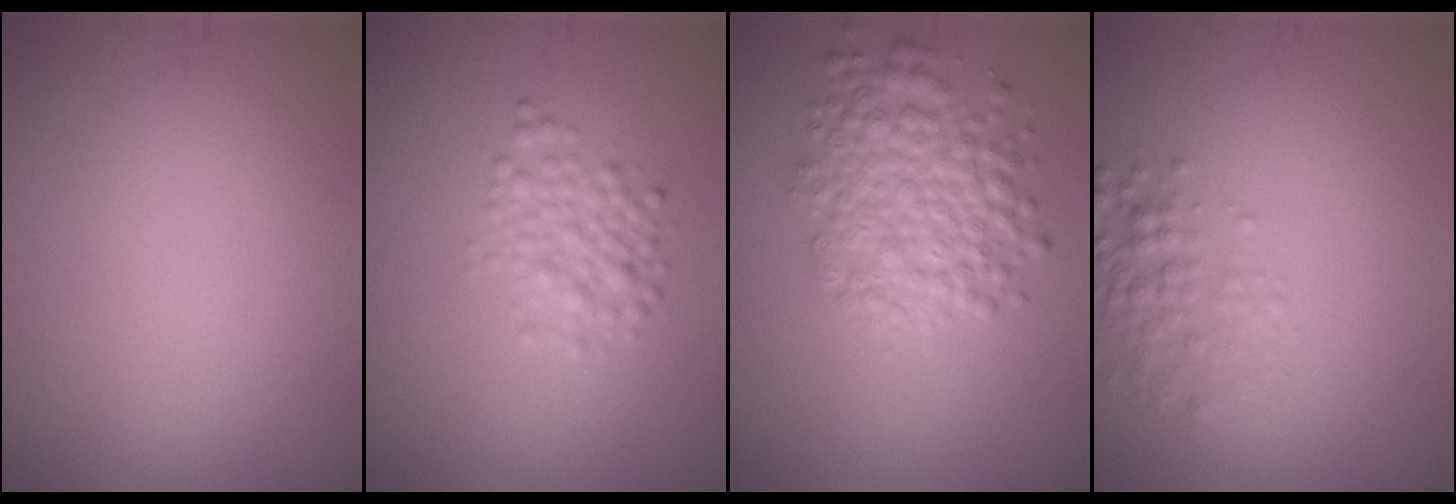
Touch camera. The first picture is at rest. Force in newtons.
{"total": 2.6, "press": 2.6, "slide": 0.1}
{"total": 5.4, "press": 5.4, "slide": 0.1}
{"total": 2.3, "press": 2.3, "slide": 0.1}